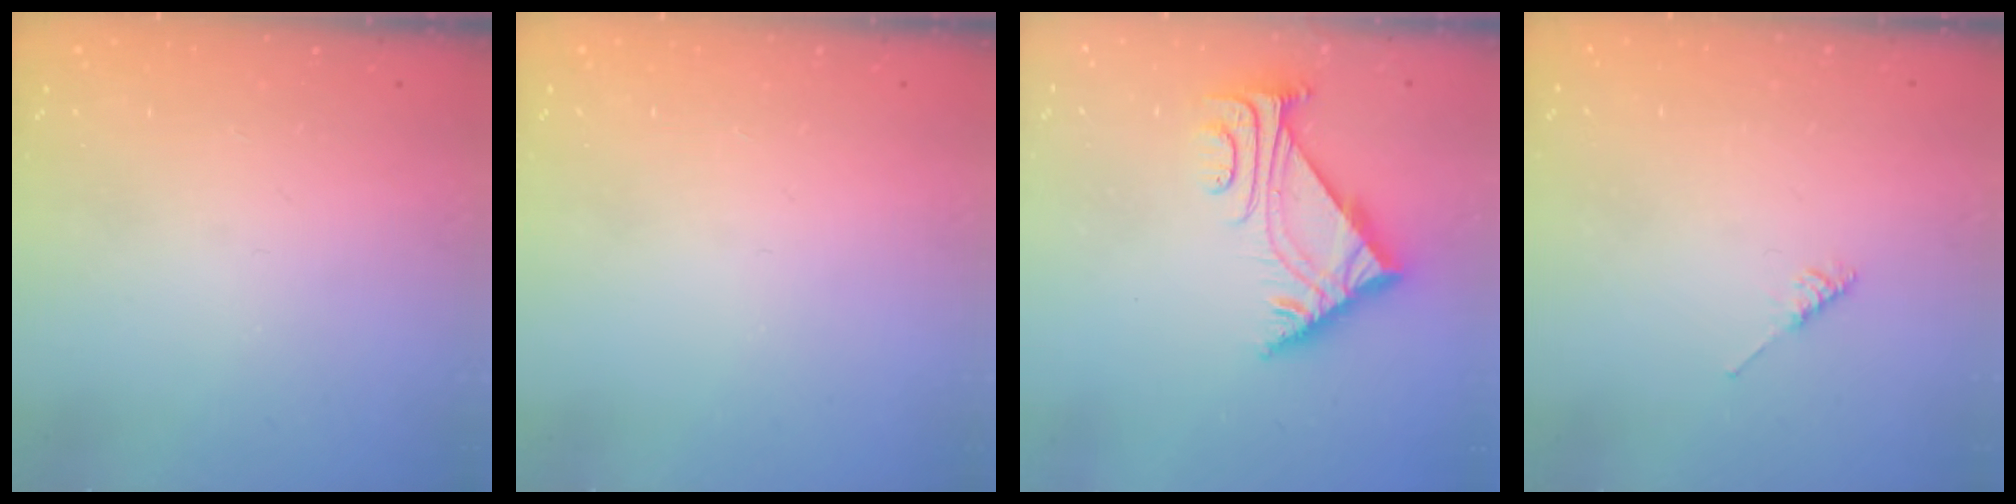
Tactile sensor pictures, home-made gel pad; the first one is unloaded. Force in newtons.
{"total": 0.0}
{"total": 5.5, "press": 5.4, "slide": 0.8}
{"total": 2.2, "press": 2.2, "slide": 0.5}